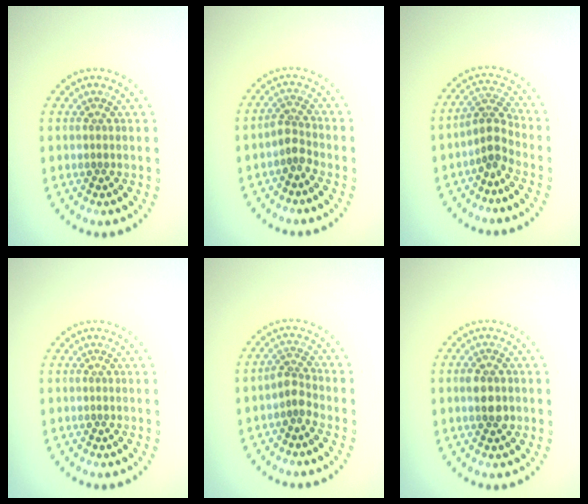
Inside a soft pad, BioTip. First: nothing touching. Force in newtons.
{"total": 1.8, "press": 1.3, "slide": 1.3}
{"total": 2.5, "press": 2.0, "slide": 1.5}
{"total": 0.0}
{"total": 1.8, "press": 1.4, "slide": 1.2}
{"total": 2.6, "press": 2.6, "slide": 0.1}